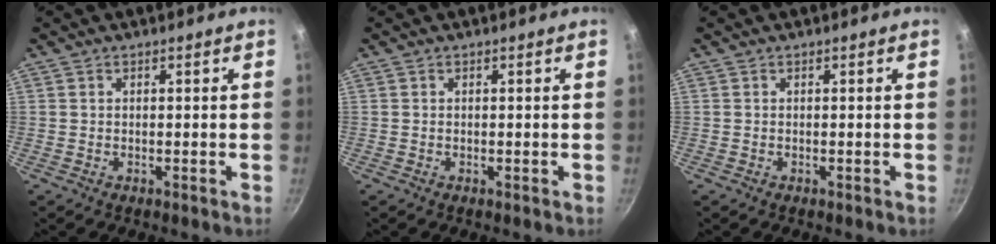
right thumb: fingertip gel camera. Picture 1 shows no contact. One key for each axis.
{"total": 0.0}
{"total": 0.0}